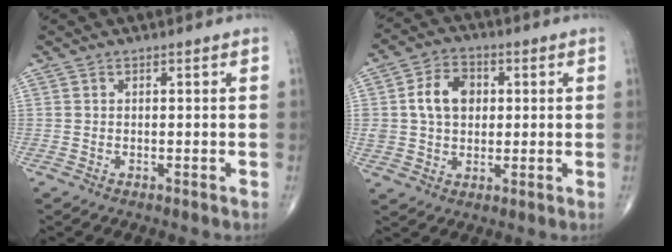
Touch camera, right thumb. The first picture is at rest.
{"total": 9.2, "force": [1.4, 6.9, 6.0], "torque": [-0.084, 0.007, 0.022]}